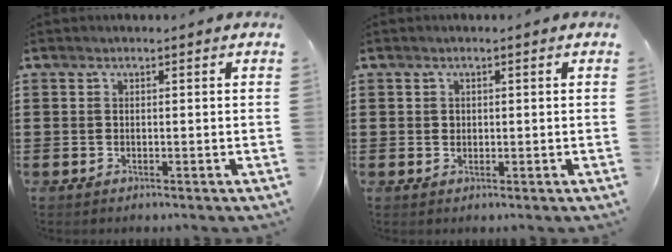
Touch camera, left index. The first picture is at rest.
{"total": 0.8, "force": [0.4, 0.7, 0.3], "torque": [-0.008, 0.005, 0.008]}